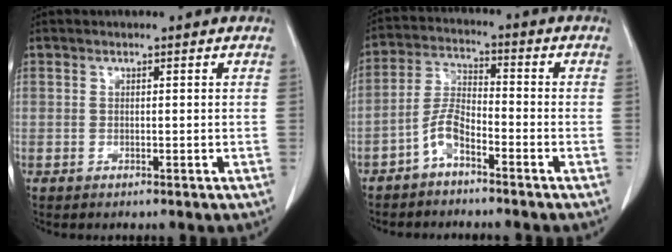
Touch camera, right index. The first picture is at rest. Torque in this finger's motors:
{"motor_torque": [0.59, -0.15, 0.12, 0.05]}